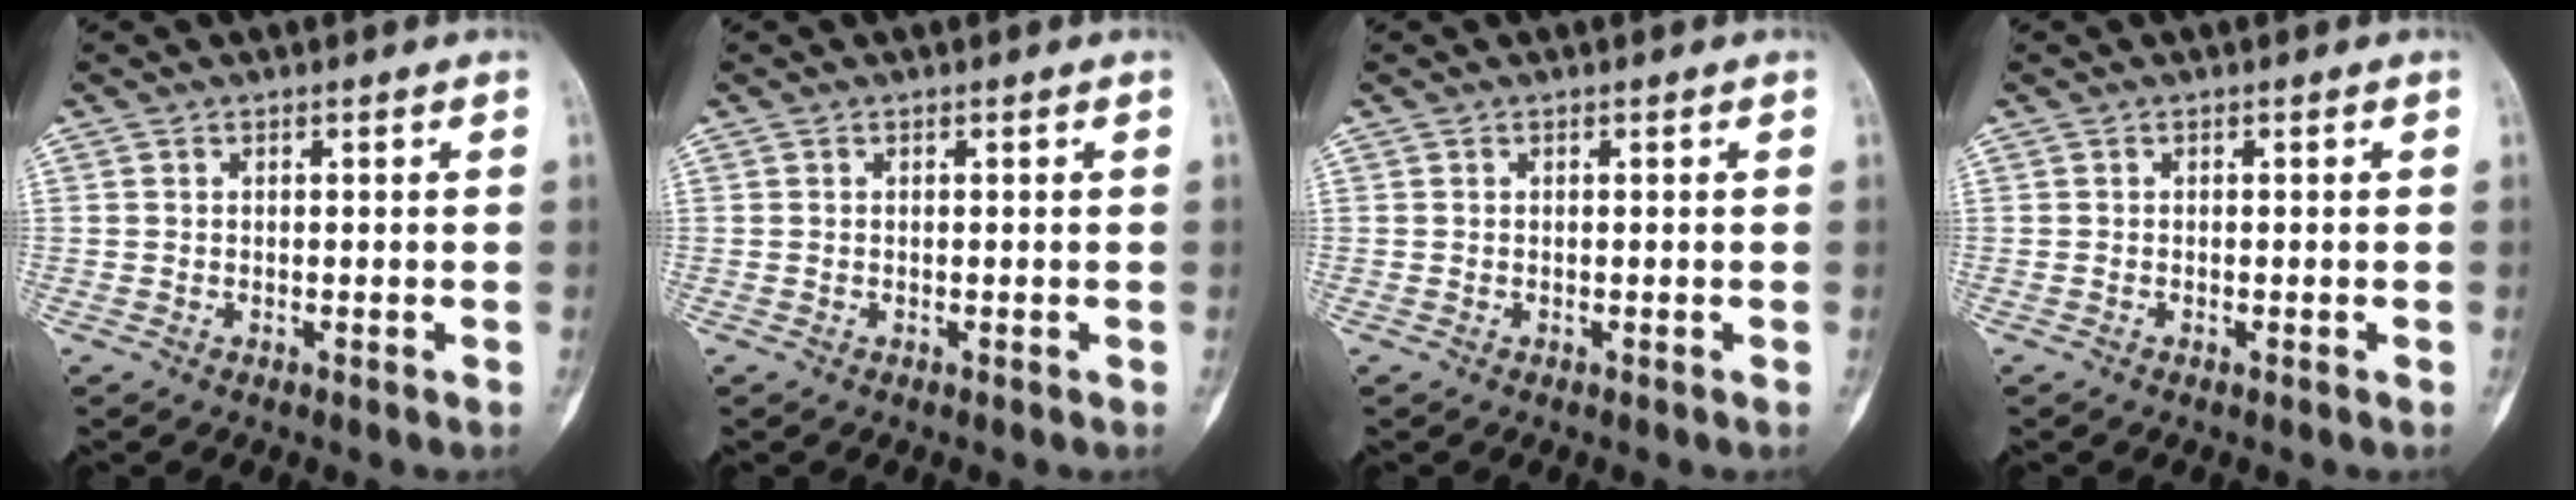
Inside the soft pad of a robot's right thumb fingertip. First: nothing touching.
{"total": 0.0}
{"total": 0.0}
{"total": 0.0}